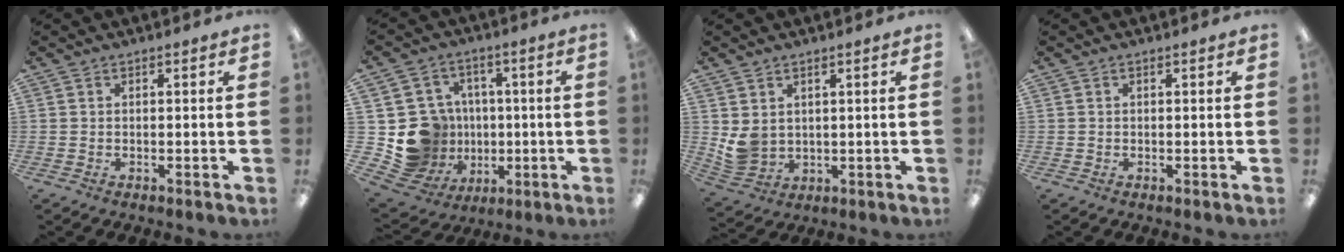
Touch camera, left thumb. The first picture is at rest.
{"total": 14.7, "force": [-0.5, 14.2, 3.7], "torque": [-0.093, 0.004, 0.028]}
{"total": 5.0, "force": [2.5, 3.8, 2.0], "torque": [-0.051, -0.010, 0.052]}
{"total": 0.0}